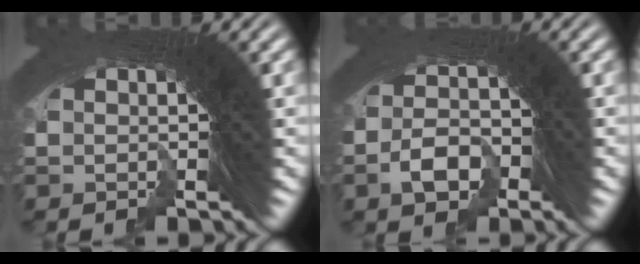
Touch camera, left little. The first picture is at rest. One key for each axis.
{"total": 4.0, "fx": -2.4, "fy": 3.0, "fz": 1.3, "tx": -0.008, "ty": -0.003, "tz": -0.048}